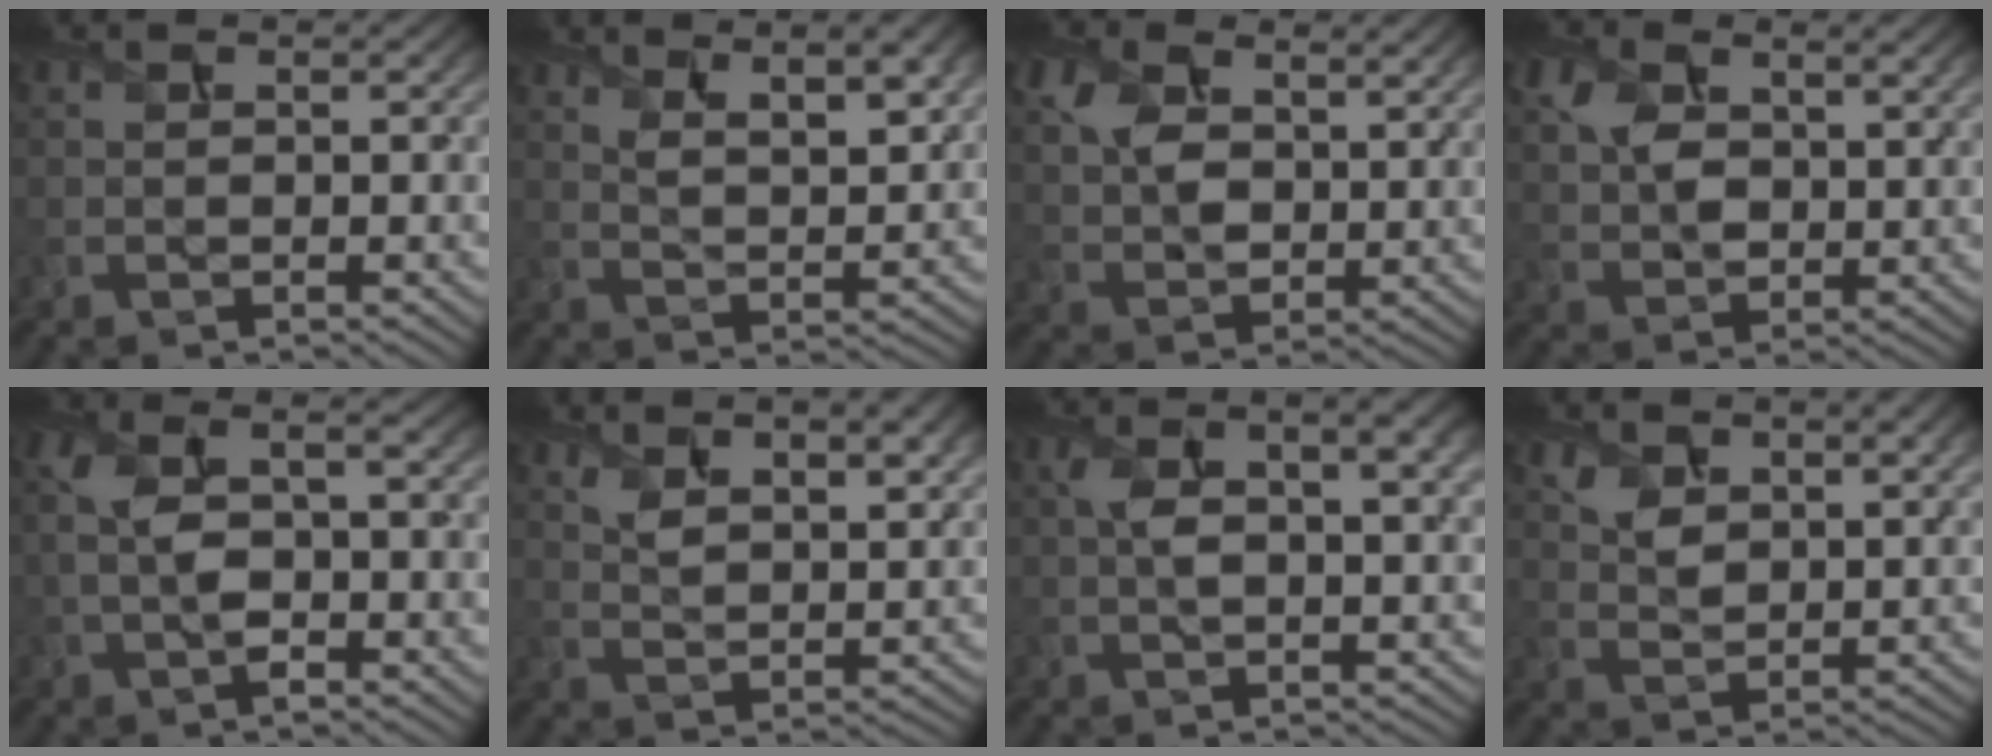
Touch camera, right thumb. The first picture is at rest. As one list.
[{"total": 8.7, "force": [5.7, 2.8, 6.0], "torque": [-0.102, 0.003, 0.092]}, {"total": 8.1, "force": [3.7, 4.8, 5.4], "torque": [-0.141, 0.002, 0.074]}, {"total": 7.0, "force": [2.8, 4.1, 4.9], "torque": [-0.119, 0.002, 0.054]}, {"total": 5.9, "force": [-0.4, 2.7, 5.3], "torque": [-0.122, 0.002, -0.008]}, {"total": 8.8, "force": [5.4, 3.7, 6.0], "torque": [-0.110, 0.000, 0.096]}, {"total": 7.0, "force": [1.9, 2.7, 6.2], "torque": [-0.118, 0.005, 0.030]}, {"total": 6.4, "force": [3.9, 3.0, 4.1], "torque": [-0.091, -0.005, 0.079]}]